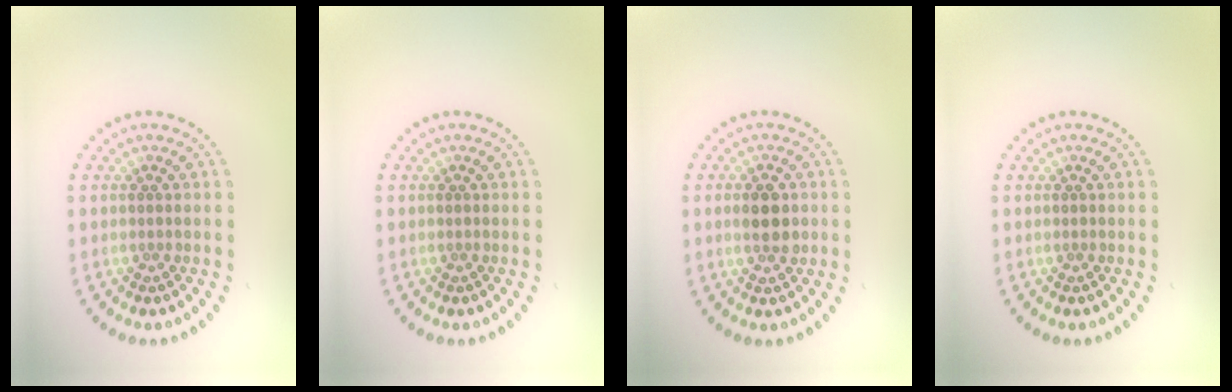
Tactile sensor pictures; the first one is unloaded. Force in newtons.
{"total": 0.0}
{"total": 2.9, "press": 2.9, "slide": 0.1}
{"total": 0.0}